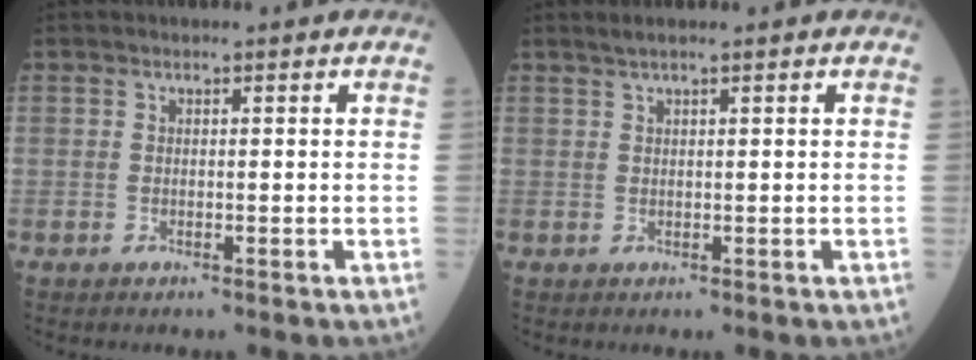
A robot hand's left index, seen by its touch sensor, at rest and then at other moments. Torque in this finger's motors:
{"motor_torque": [-0.14, -0.02, 0.06, -0.01]}